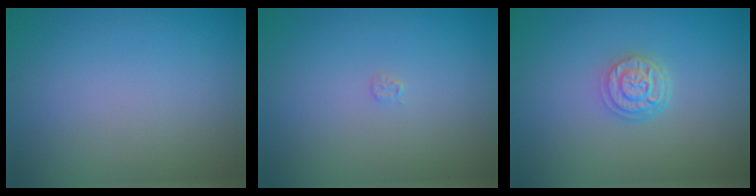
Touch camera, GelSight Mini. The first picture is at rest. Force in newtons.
{"total": 0.5, "press": 0.5, "slide": 0.1}
{"total": 2.7, "press": 2.2, "slide": 1.5}